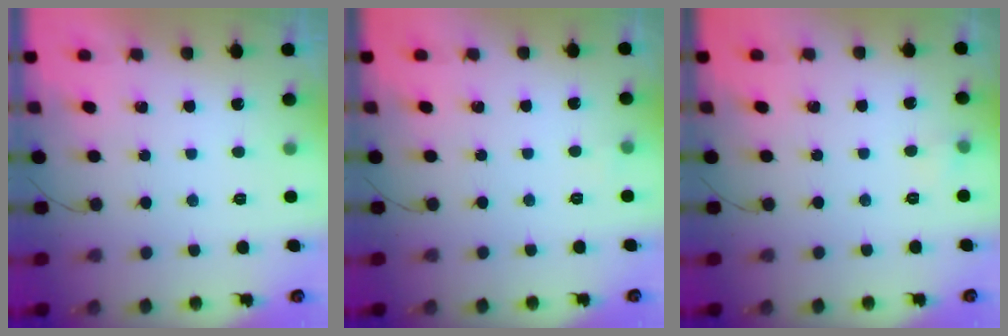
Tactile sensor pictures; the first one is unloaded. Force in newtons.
{"total": 2.5, "press": 2.4, "slide": 1.0}
{"total": 3.6, "press": 3.5, "slide": 1.0}